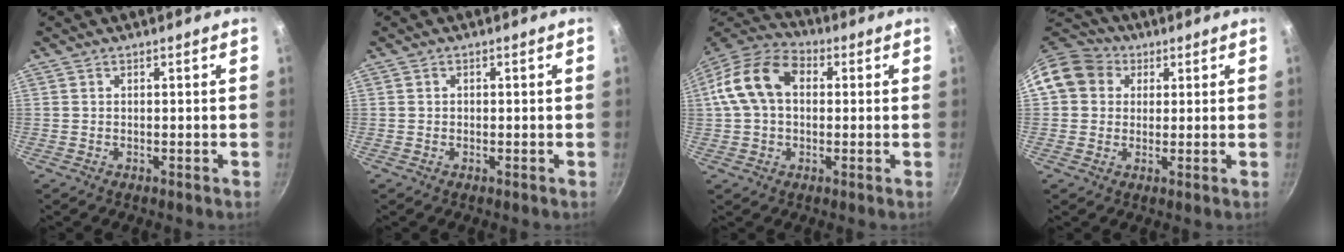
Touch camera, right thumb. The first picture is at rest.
{"total": 0.7, "force": [0.1, 0.7, 0.3], "torque": [-0.002, 0.003, 0.000]}
{"total": 13.7, "force": [2.0, 9.5, 9.7], "torque": [-0.160, 0.031, 0.017]}
{"total": 10.9, "force": [3.0, 9.4, 4.5], "torque": [-0.064, 0.025, 0.040]}